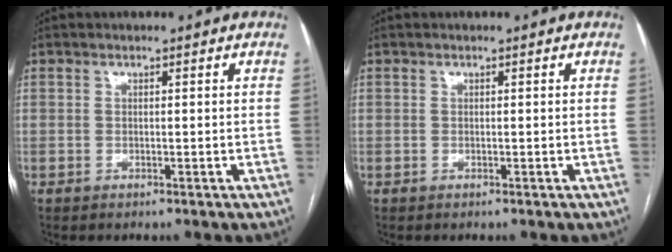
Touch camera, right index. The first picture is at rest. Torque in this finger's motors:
{"motor_torque": [0.05, -0.05, 0.04, 0.00]}